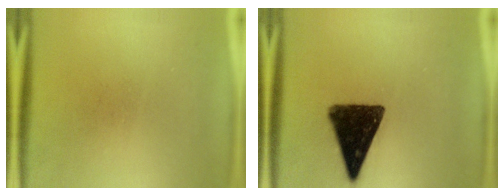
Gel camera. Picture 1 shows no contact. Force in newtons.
{"total": 14.2}